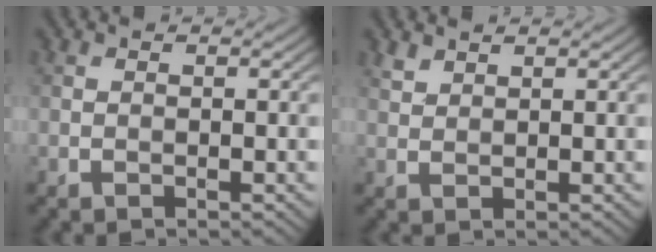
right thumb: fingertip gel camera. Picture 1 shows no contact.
{"total": 1.6, "force": [1.4, 0.5, 0.5], "torque": [-0.016, 0.002, 0.035]}